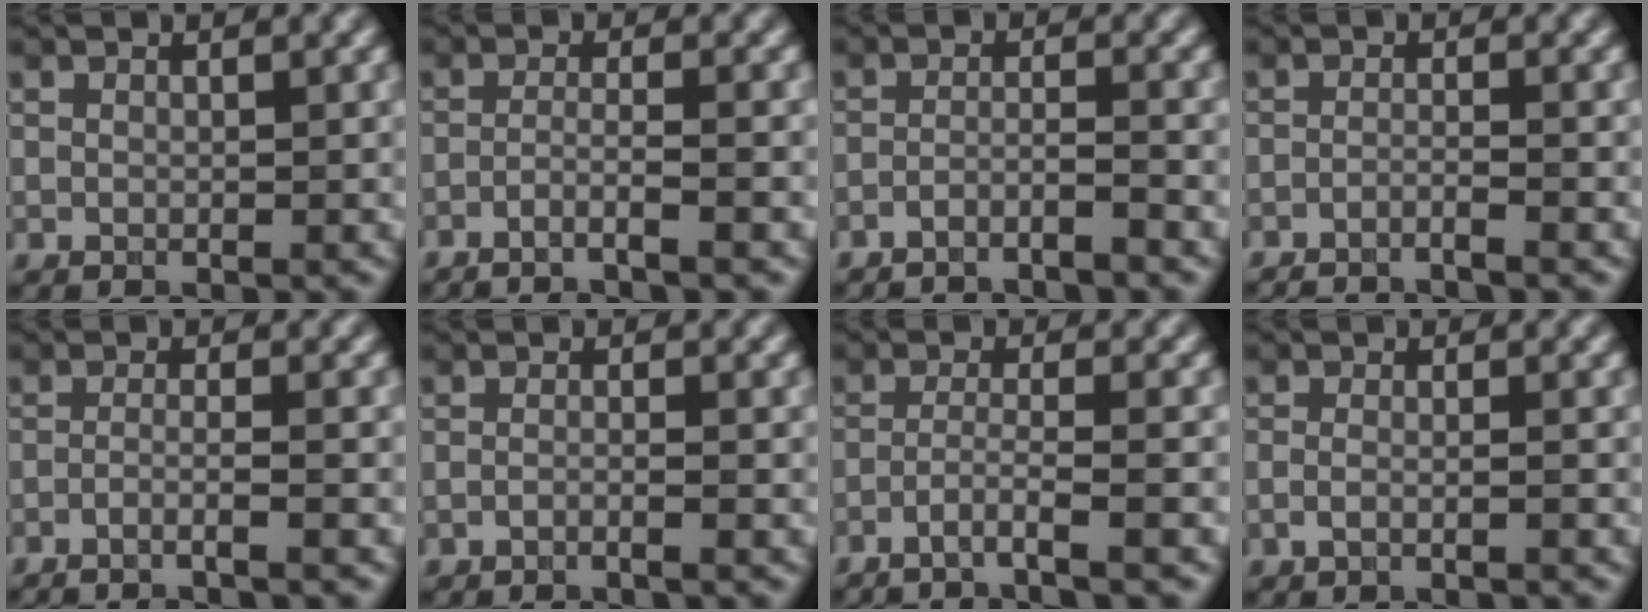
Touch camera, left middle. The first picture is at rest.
{"total": 2.8, "force": [-1.7, 0.3, 2.1], "torque": [-0.026, 0.002, -0.050]}
{"total": 2.4, "force": [-2.0, 0.2, 1.3], "torque": [-0.016, -0.001, -0.045]}
{"total": 2.1, "force": [-1.7, 0.3, 1.2], "torque": [-0.013, -0.010, -0.042]}
{"total": 2.5, "force": [-1.4, 0.4, 2.0], "torque": [-0.021, -0.001, -0.041]}
{"total": 1.2, "force": [-0.7, 0.3, 0.9], "torque": [-0.011, -0.003, -0.020]}
{"total": 3.3, "force": [-2.1, 0.2, 2.5], "torque": [-0.037, 0.001, -0.056]}
{"total": 1.4, "force": [-0.8, 0.4, 1.1], "torque": [-0.018, -0.002, -0.020]}